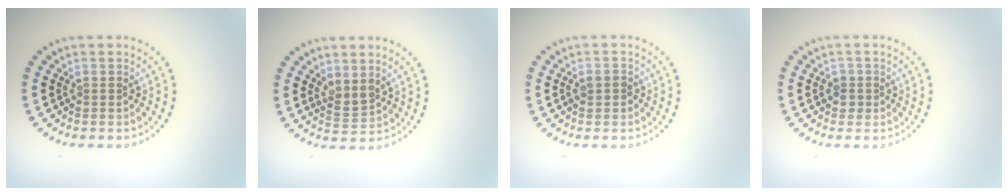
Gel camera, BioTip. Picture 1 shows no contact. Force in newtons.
{"total": 1.6, "press": 1.4, "slide": 0.9}
{"total": 1.4, "press": 1.4, "slide": 0.3}
{"total": 1.3, "press": 1.2, "slide": 0.6}